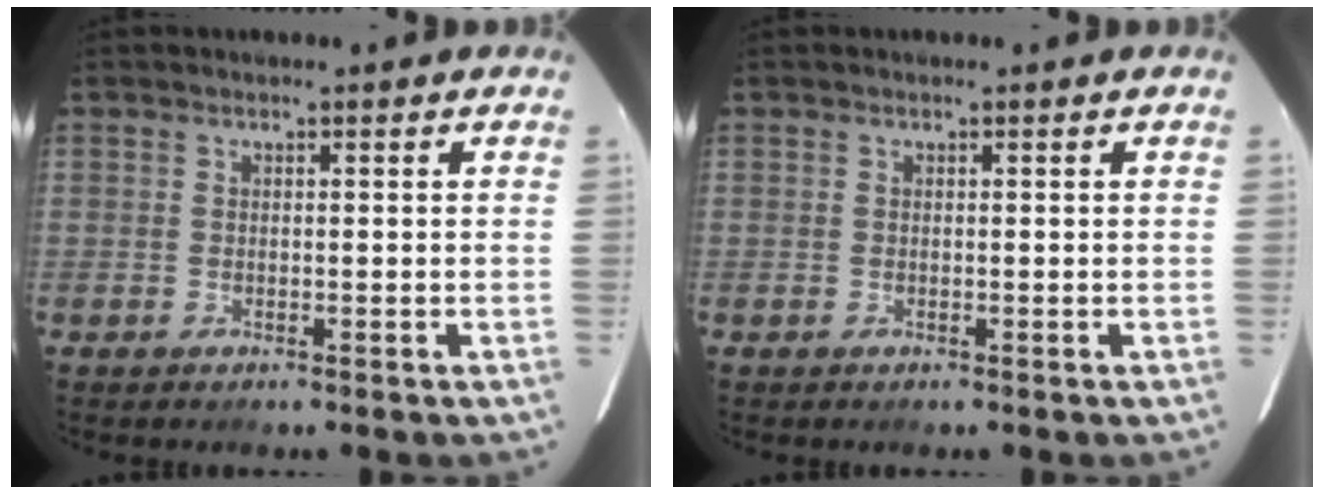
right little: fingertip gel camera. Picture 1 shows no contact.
{"total": 0.0}